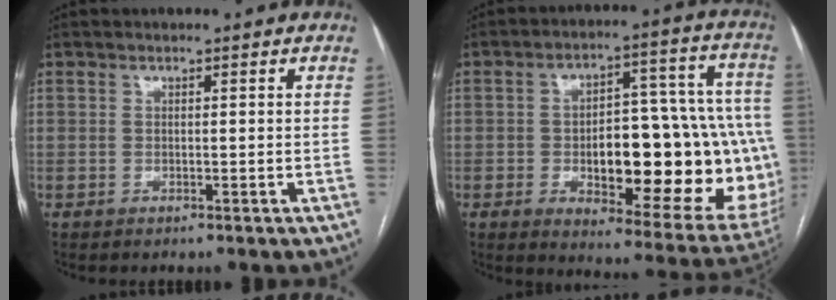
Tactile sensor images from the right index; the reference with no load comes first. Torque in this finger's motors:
{"motor_torque": [1.06, -0.46, 0.58, 0.17]}